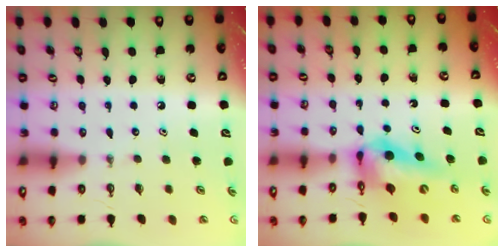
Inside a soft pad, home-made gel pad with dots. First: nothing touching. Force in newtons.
{"total": 11.1, "press": 11.0, "slide": 1.0}